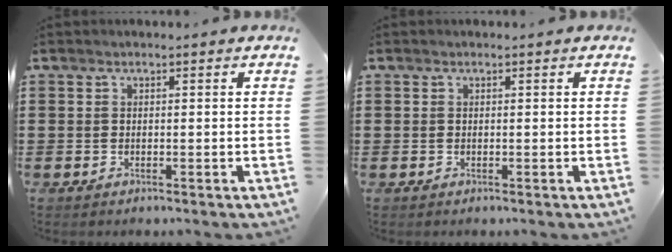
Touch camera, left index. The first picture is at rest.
{"total": 0.0}